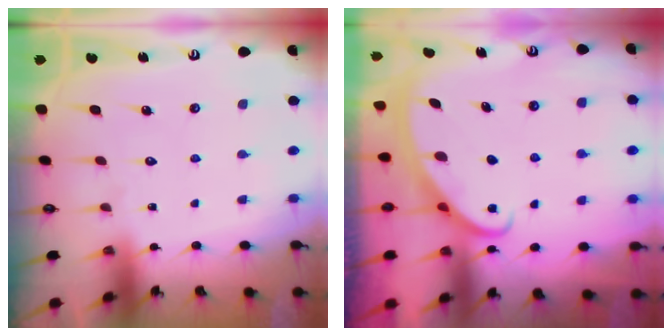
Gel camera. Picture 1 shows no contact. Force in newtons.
{"total": 2.5, "press": 2.5, "slide": 0.4}